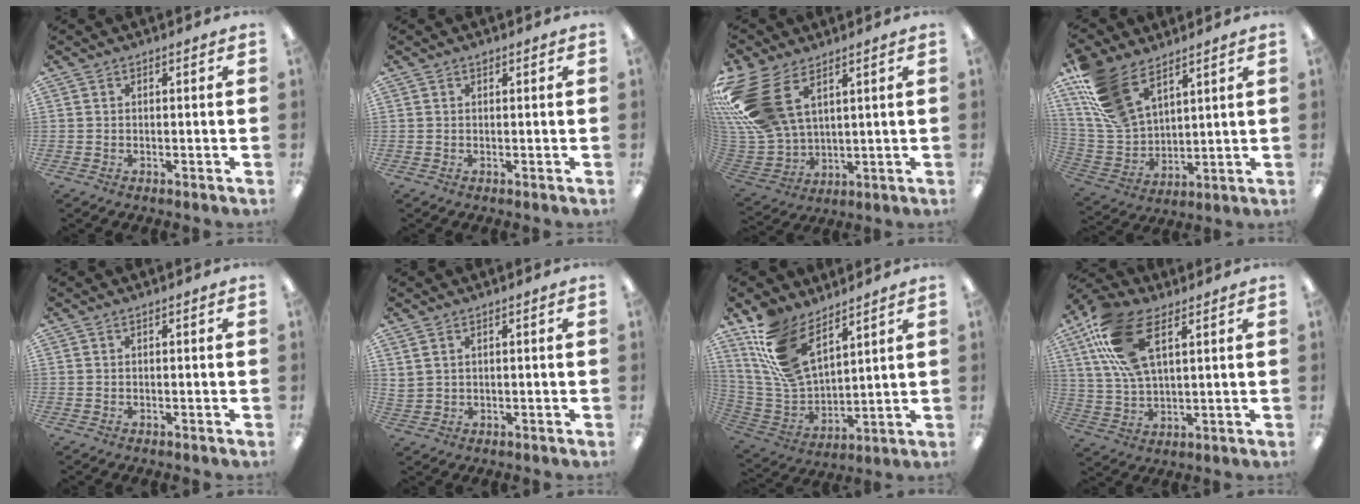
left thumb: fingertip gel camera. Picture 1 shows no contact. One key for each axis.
{"total": 0.6, "fx": 0.5, "fy": 0.3, "fz": 0.3, "tx": -0.007, "ty": 0.002, "tz": 0.009}
{"total": 21.2, "fx": 9.6, "fy": 12.5, "fz": 14.2, "tx": -0.323, "ty": -0.038, "tz": 0.176}
{"total": 15.9, "fx": 10.5, "fy": 8.4, "fz": 8.4, "tx": -0.208, "ty": -0.035, "tz": 0.205}
{"total": 0.0}
{"total": 2.4, "fx": 1.4, "fy": 1.4, "fz": 1.3, "tx": -0.030, "ty": 0.001, "tz": 0.026}
{"total": 17.1, "fx": 10.5, "fy": 8.8, "fz": 10.1, "tx": -0.241, "ty": -0.041, "tz": 0.201}
{"total": 16.8, "fx": 8.1, "fy": 8.0, "fz": 12.4, "tx": -0.271, "ty": -0.013, "tz": 0.147}